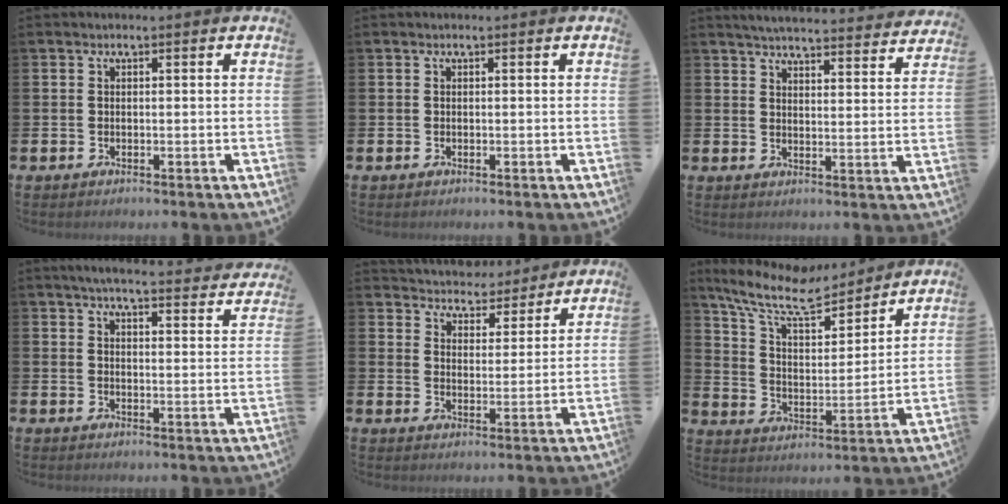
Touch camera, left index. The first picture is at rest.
{"total": 0.0}
{"total": 5.0, "force": [4.9, 0.3, 0.8], "torque": [-0.030, -0.036, 0.085]}
{"total": 5.0, "force": [4.7, 0.1, 1.5], "torque": [-0.033, -0.034, 0.080]}
{"total": 4.9, "force": [4.7, 1.4, -0.4], "torque": [-0.014, -0.038, 0.082]}
{"total": 11.3, "force": [9.9, 2.9, 4.8], "torque": [-0.124, -0.059, 0.169]}